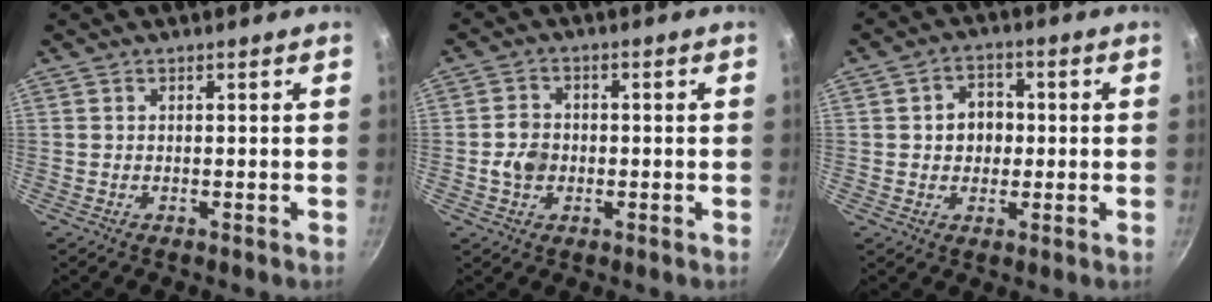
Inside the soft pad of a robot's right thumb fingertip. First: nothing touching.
{"total": 4.7, "force": [-0.9, 3.9, 2.5], "torque": [-0.028, 0.012, -0.021]}
{"total": 6.1, "force": [0.2, 5.1, 3.4], "torque": [-0.022, 0.009, -0.001]}